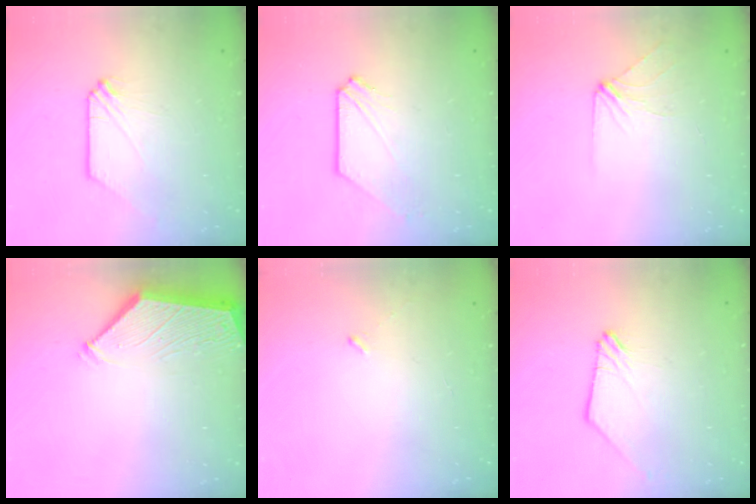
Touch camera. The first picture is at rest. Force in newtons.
{"total": 1.4, "press": 1.3, "slide": 0.2}
{"total": 3.4, "press": 3.3, "slide": 0.6}
{"total": 3.8, "press": 3.7, "slide": 0.6}
{"total": 1.6, "press": 1.6, "slide": 0.4}
{"total": 0.0}